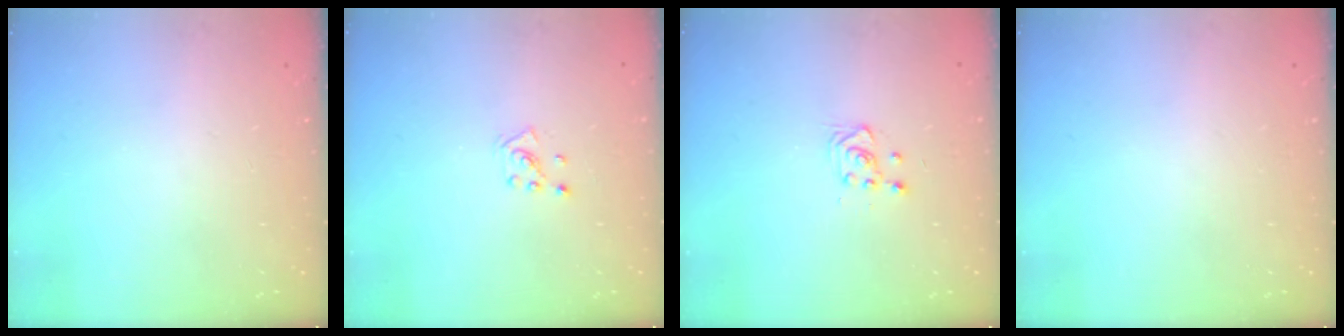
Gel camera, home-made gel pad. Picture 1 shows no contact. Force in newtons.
{"total": 2.2, "press": 2.2, "slide": 0.3}
{"total": 2.8, "press": 2.7, "slide": 0.7}
{"total": 0.0}